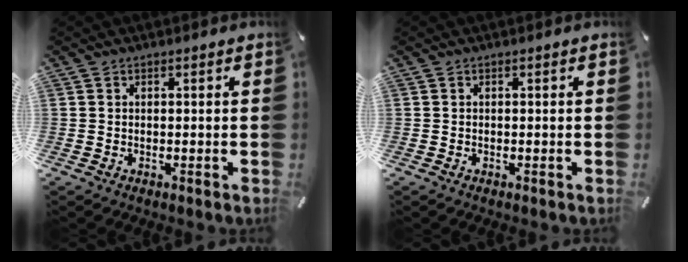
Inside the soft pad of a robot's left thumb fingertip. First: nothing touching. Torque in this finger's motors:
{"motor_torque": [-0.22, 0.06, -0.21, 0.13, 0.00]}